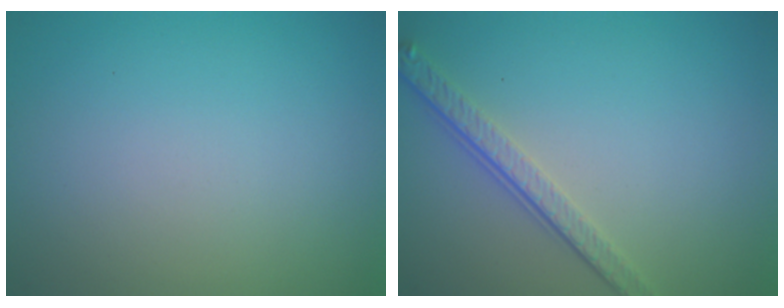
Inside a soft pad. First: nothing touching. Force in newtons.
{"total": 3.8, "press": 2.8, "slide": 2.6}